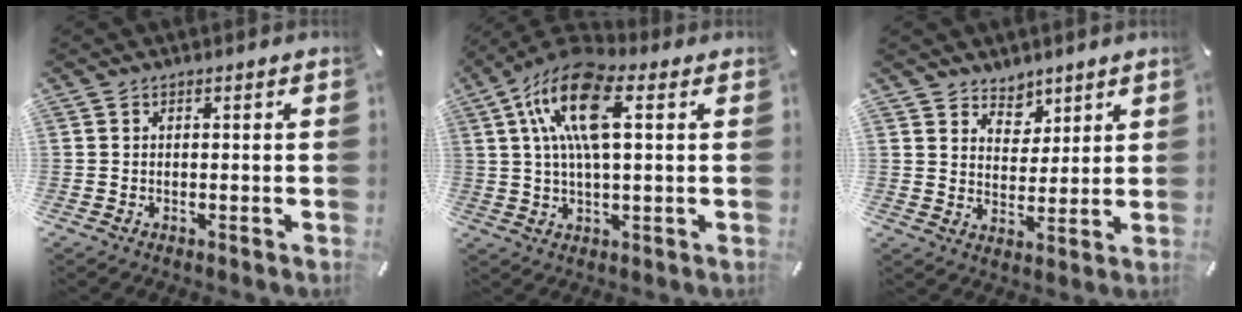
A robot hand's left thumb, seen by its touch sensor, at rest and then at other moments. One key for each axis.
{"total": 15.9, "fx": 4.8, "fy": 6.8, "fz": 13.6, "tx": -0.271, "ty": 0.003, "tz": 0.085}
{"total": 5.9, "fx": 4.3, "fy": 4.0, "fz": -0.6, "tx": 0.010, "ty": -0.034, "tz": 0.078}